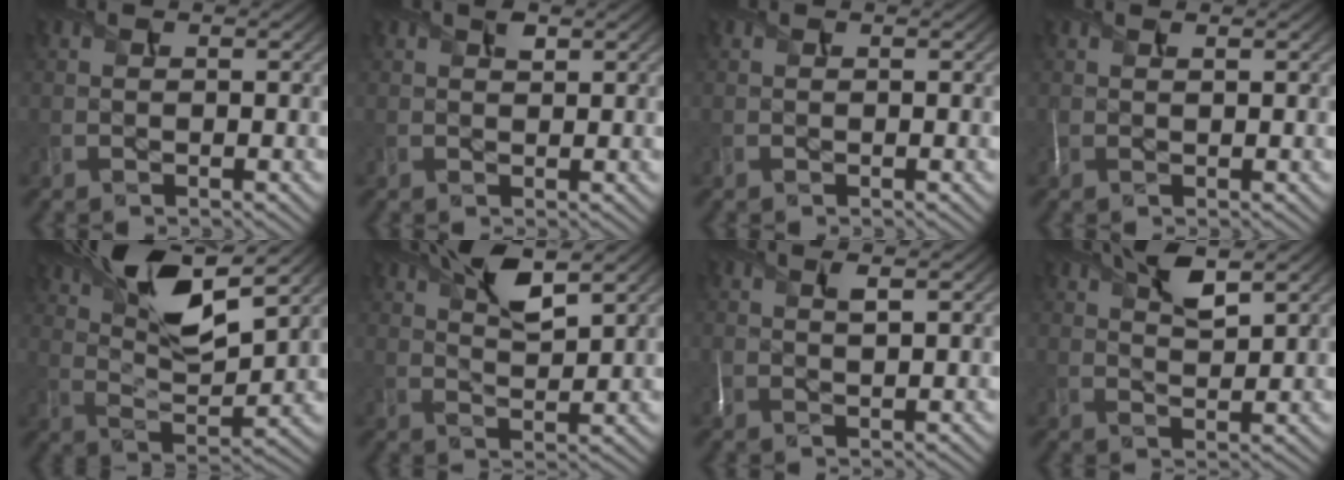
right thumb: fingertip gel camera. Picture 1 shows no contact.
{"total": 1.2, "force": [0.7, 0.5, 0.8], "torque": [-0.019, 0.000, 0.014]}
{"total": 0.0}
{"total": 1.0, "force": [0.5, 0.3, 0.8], "torque": [-0.022, 0.003, 0.009]}
{"total": 14.2, "force": [8.3, 4.5, 10.6], "torque": [-0.207, 0.009, 0.147]}
{"total": 7.1, "force": [4.2, 2.1, 5.3], "torque": [-0.109, 0.007, 0.082]}
{"total": 2.2, "force": [1.0, 0.4, 1.9], "torque": [-0.045, 0.005, 0.020]}
{"total": 5.4, "force": [3.2, 1.6, 4.0], "torque": [-0.086, 0.006, 0.062]}